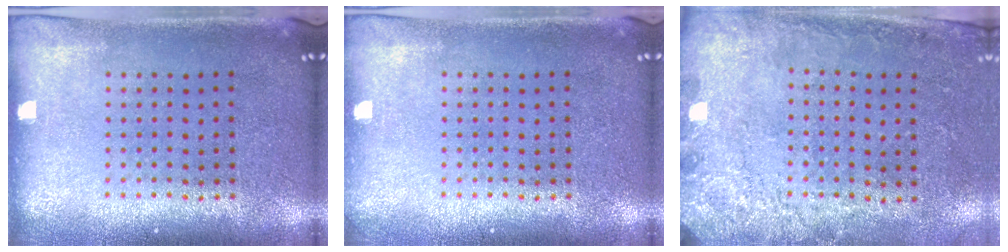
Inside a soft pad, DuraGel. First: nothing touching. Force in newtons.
{"total": 0.5, "press": 0.5, "slide": 0.1}
{"total": 2.7, "press": 2.0, "slide": 1.8}